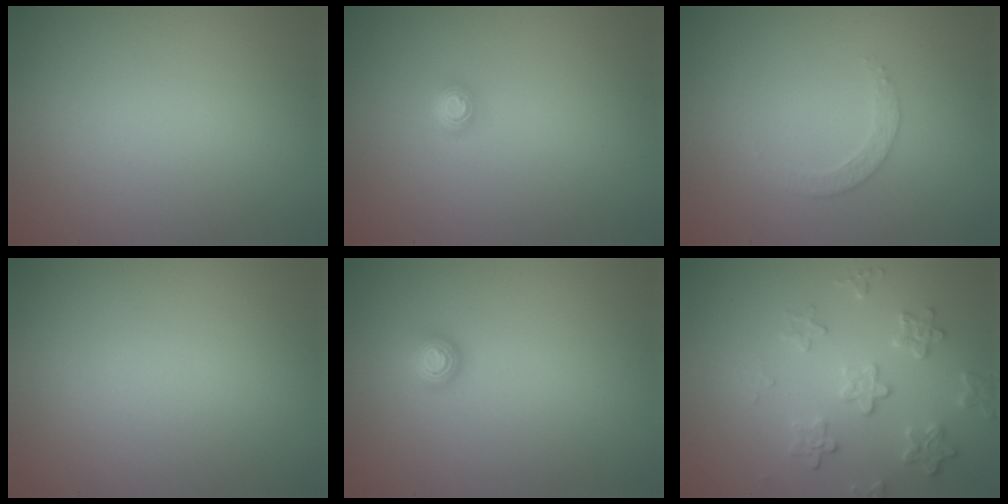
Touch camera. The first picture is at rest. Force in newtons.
{"total": 1.5, "press": 1.1, "slide": 1.1}
{"total": 1.6, "press": 1.5, "slide": 0.3}
{"total": 0.0}
{"total": 1.3, "press": 1.0, "slide": 0.8}
{"total": 3.1, "press": 3.0, "slide": 1.0}